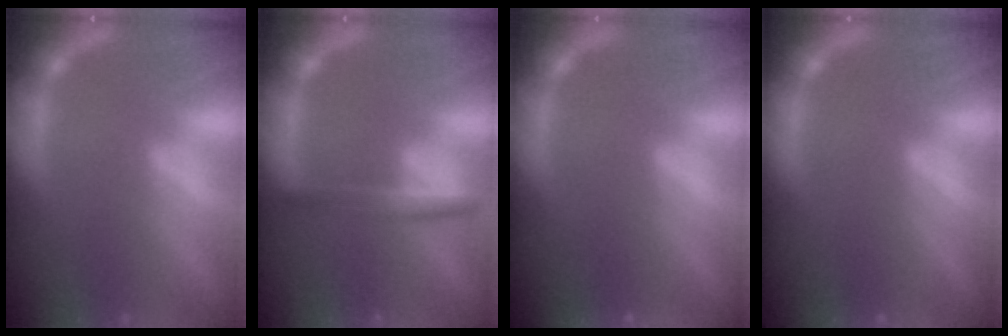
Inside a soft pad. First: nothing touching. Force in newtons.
{"total": 3.0}
{"total": 2.9}
{"total": 0.9}